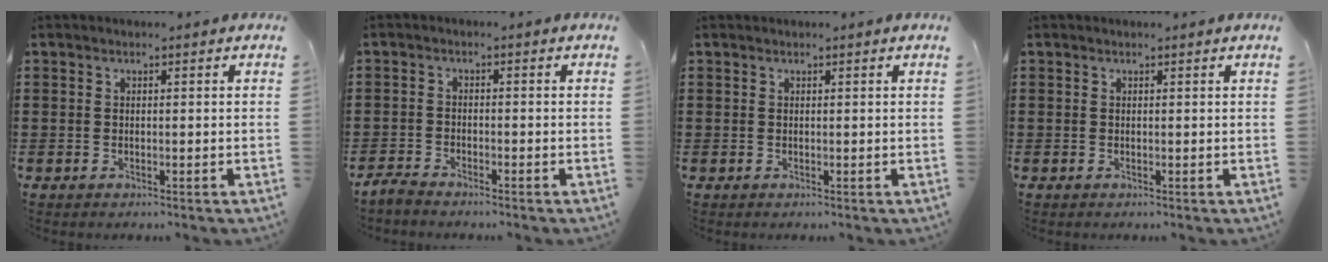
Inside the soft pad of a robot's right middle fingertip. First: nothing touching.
{"total": 1.9, "force": [-1.9, 0.1, 0.4], "torque": [-0.018, -0.001, -0.040]}
{"total": 0.0}
{"total": 0.0}